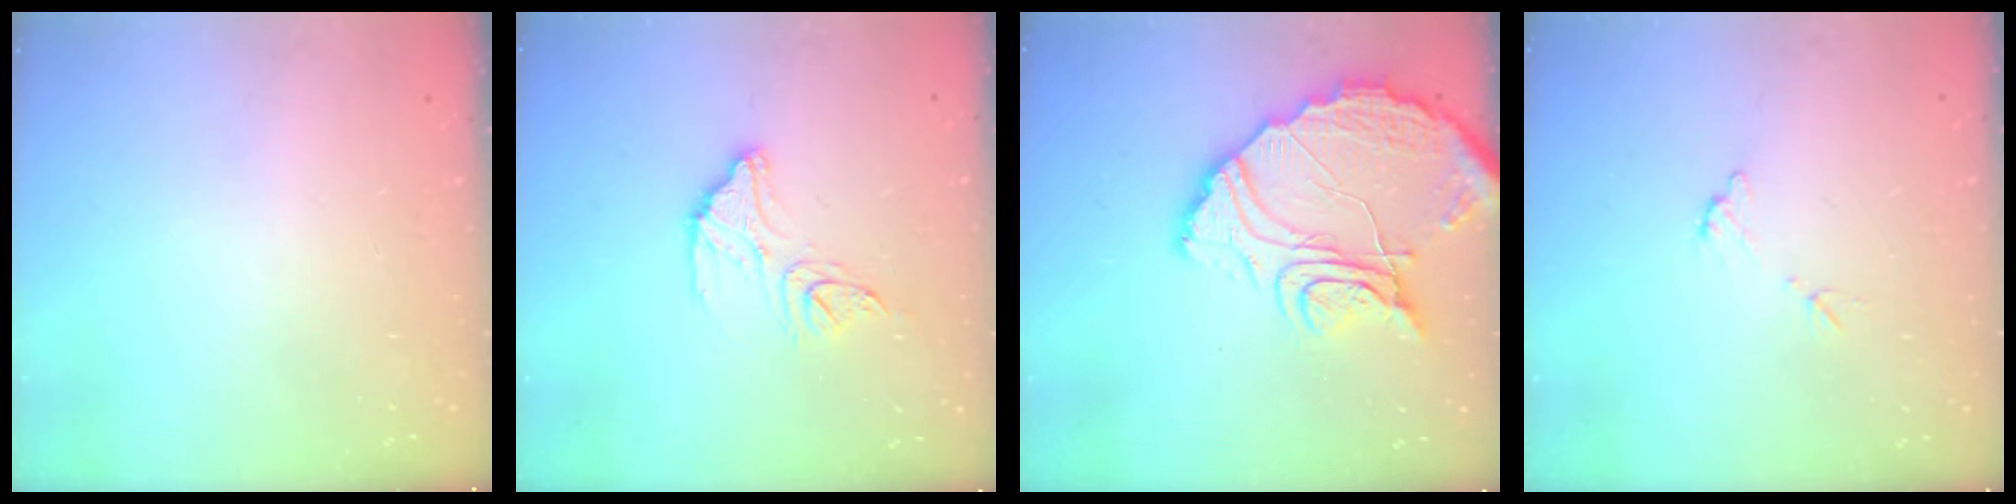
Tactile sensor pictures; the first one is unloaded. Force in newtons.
{"total": 13.5, "press": 13.5, "slide": 1.1}
{"total": 18.0, "press": 17.9, "slide": 1.6}
{"total": 5.9, "press": 5.9, "slide": 0.3}